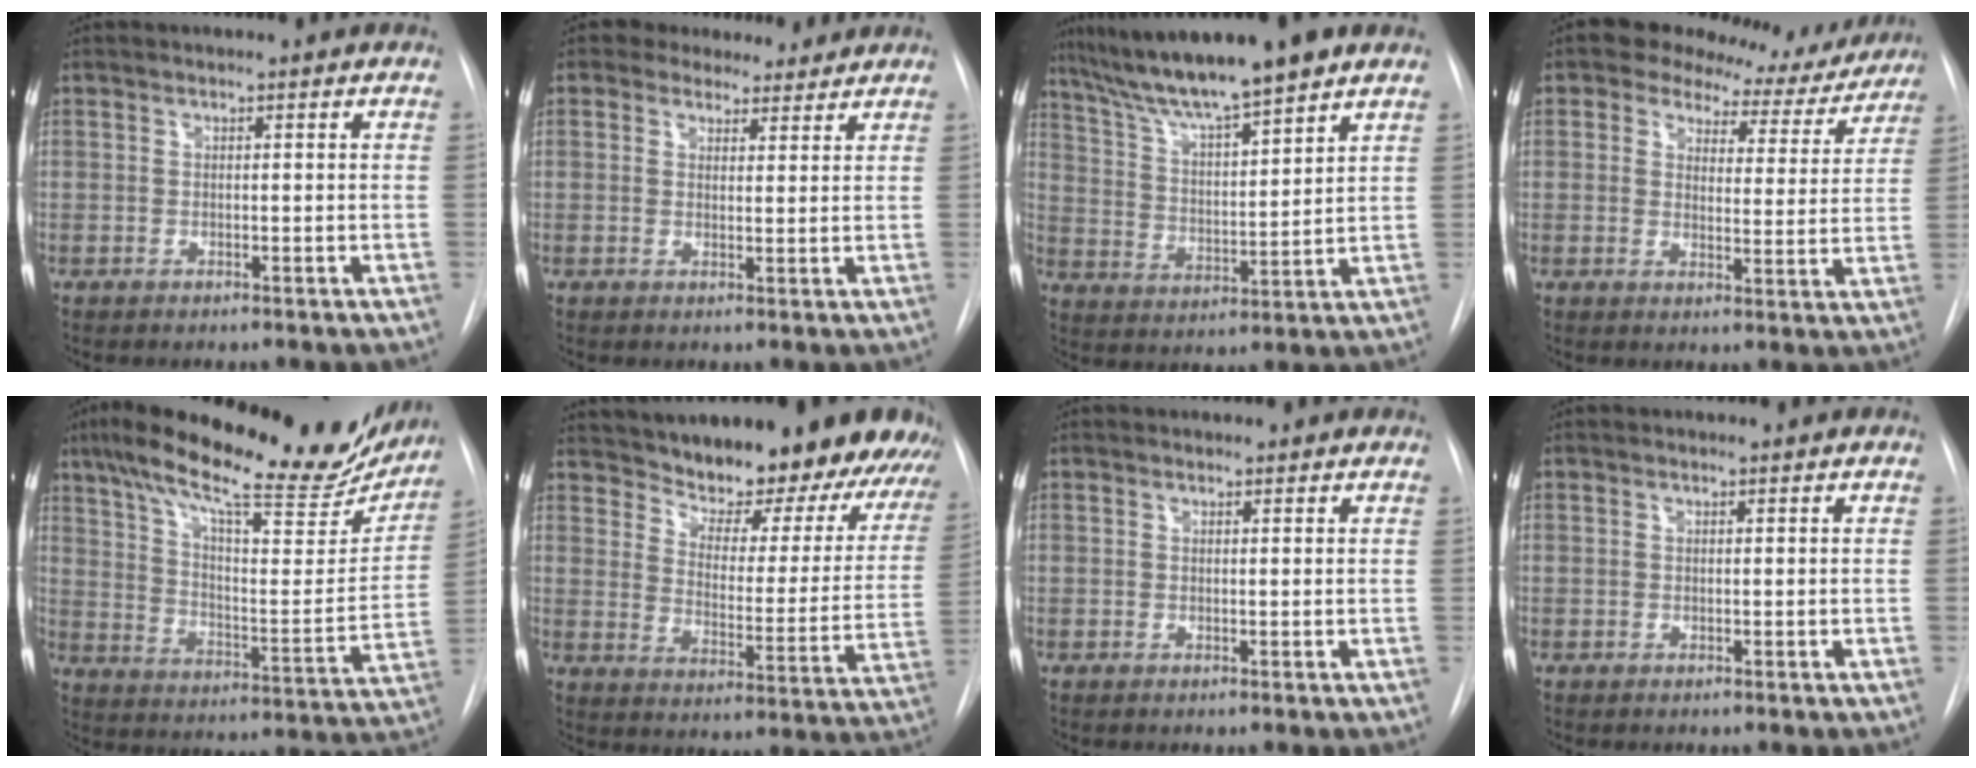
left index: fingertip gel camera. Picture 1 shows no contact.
{"total": 7.1, "force": [6.3, 3.0, 1.1], "torque": [-0.002, 0.012, 0.077]}
{"total": 15.0, "force": [12.2, 0.6, 8.8], "torque": [-0.150, 0.014, 0.209]}
{"total": 11.0, "force": [9.8, 4.6, 2.0], "torque": [-0.009, -0.002, 0.104]}
{"total": 27.7, "force": [22.3, 6.3, 15.2], "torque": [-0.243, -0.004, 0.306]}
{"total": 26.4, "force": [23.5, 6.1, 10.4], "torque": [-0.152, -0.070, 0.292]}
{"total": 1.3, "force": [1.2, 0.4, 0.2], "torque": [-0.011, 0.009, 0.012]}
{"total": 0.0}